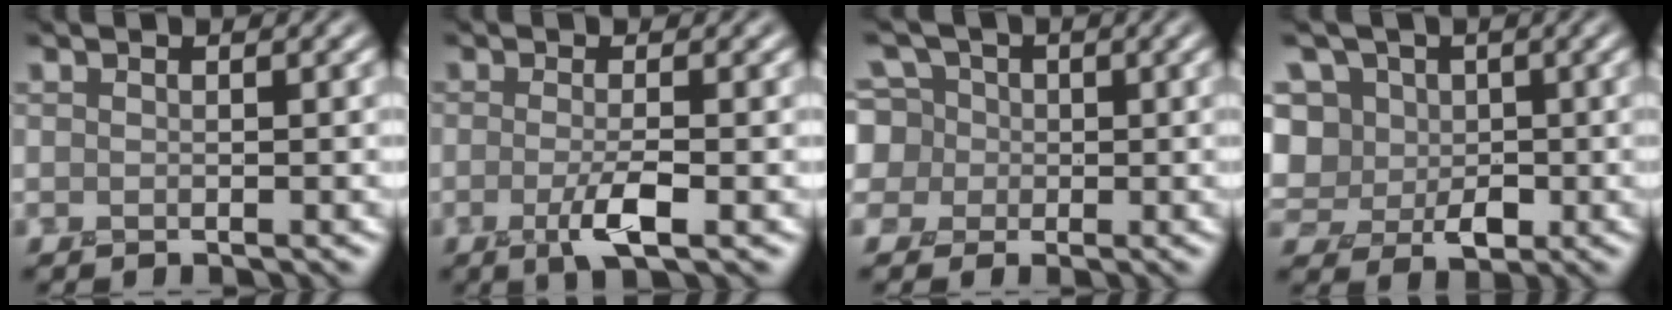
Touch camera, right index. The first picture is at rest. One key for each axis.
{"total": 2.5, "fx": -0.7, "fy": 0.4, "fz": 2.3, "tx": -0.051, "ty": -0.006, "tz": -0.016}
{"total": 7.4, "fx": 2.1, "fy": 6.8, "fz": 2.1, "tx": -0.053, "ty": 0.048, "tz": 0.012}
{"total": 10.3, "fx": 3.6, "fy": 8.5, "fz": 4.6, "tx": -0.096, "ty": 0.037, "tz": 0.041}